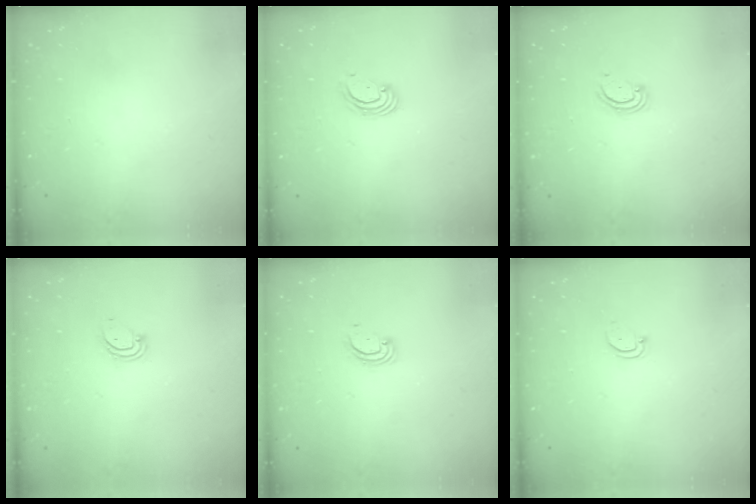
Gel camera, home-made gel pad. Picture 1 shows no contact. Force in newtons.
{"total": 2.4, "press": 2.4, "slide": 0.2}
{"total": 3.1, "press": 3.1, "slide": 0.4}
{"total": 3.3, "press": 3.3, "slide": 0.4}
{"total": 2.6, "press": 2.6, "slide": 0.1}
{"total": 2.4, "press": 2.4, "slide": 0.2}